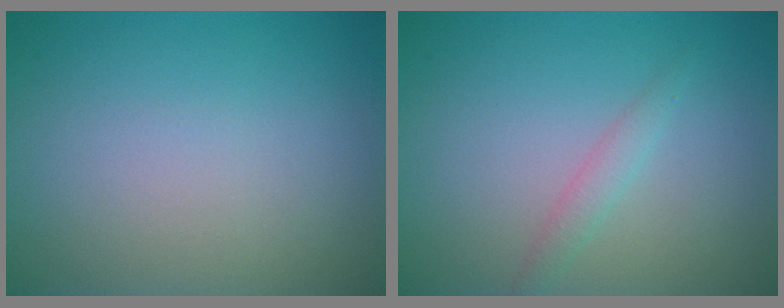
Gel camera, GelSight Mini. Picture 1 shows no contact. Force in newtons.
{"total": 1.3, "press": 1.3, "slide": 0.0}